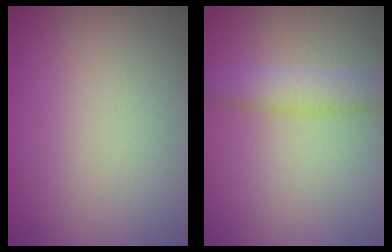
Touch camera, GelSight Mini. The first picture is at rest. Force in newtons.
{"total": 3.2, "press": 3.2, "slide": 0.2}